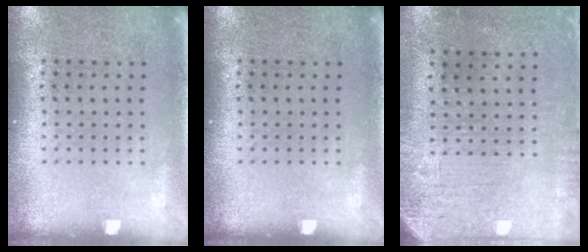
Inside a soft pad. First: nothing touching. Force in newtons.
{"total": 0.0}
{"total": 3.1, "press": 2.5, "slide": 1.8}